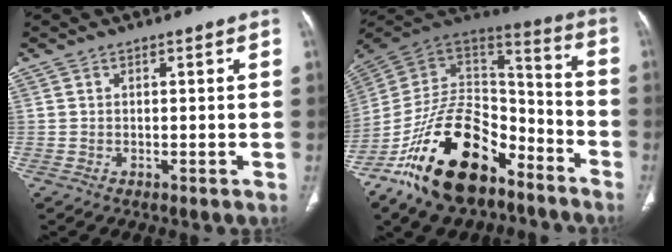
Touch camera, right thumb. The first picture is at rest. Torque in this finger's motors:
{"motor_torque": [3.22, 1.79, 1.23, -1.54, 0.68]}